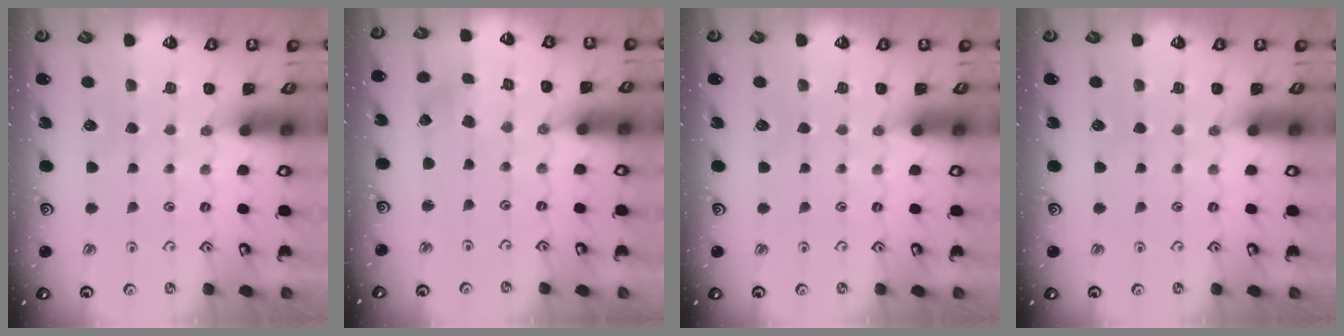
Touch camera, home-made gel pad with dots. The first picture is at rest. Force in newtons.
{"total": 0.0}
{"total": 0.0}
{"total": 0.0}